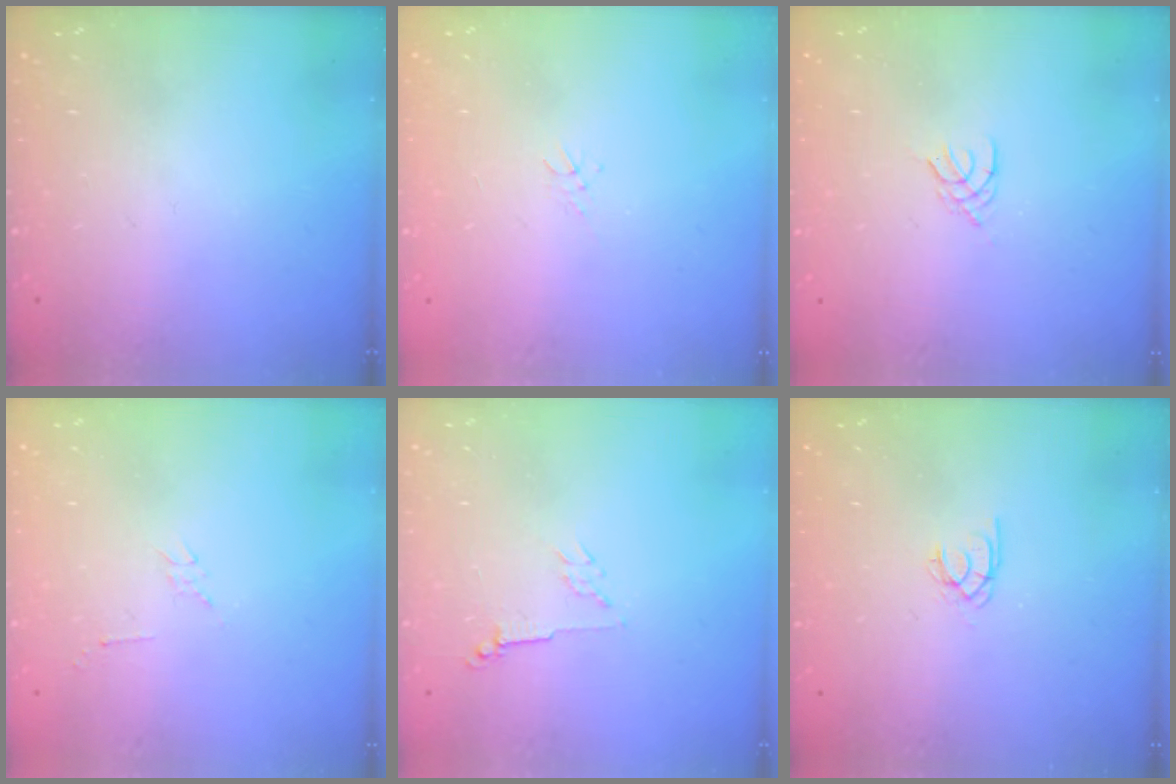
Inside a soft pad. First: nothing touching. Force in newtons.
{"total": 1.2, "press": 1.1, "slide": 0.3}
{"total": 2.1, "press": 2.0, "slide": 0.4}
{"total": 2.3, "press": 2.3, "slide": 0.4}
{"total": 2.8, "press": 2.7, "slide": 0.6}
{"total": 1.7, "press": 1.7, "slide": 0.1}